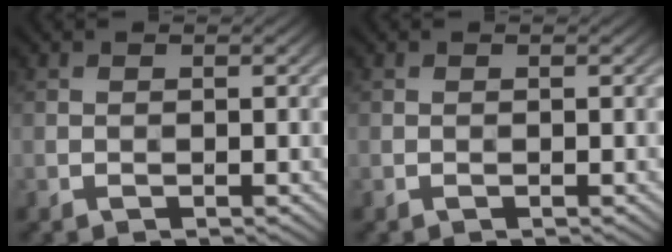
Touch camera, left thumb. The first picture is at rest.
{"total": 0.0}